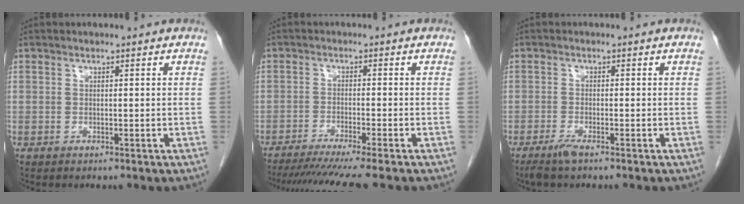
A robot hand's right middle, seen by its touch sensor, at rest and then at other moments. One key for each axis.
{"total": 10.6, "fx": -9.1, "fy": -1.4, "fz": 5.3, "tx": -0.054, "ty": -0.029, "tz": -0.139}
{"total": 2.3, "fx": -1.7, "fy": 0.1, "fz": 1.5, "tx": -0.038, "ty": -0.006, "tz": -0.035}